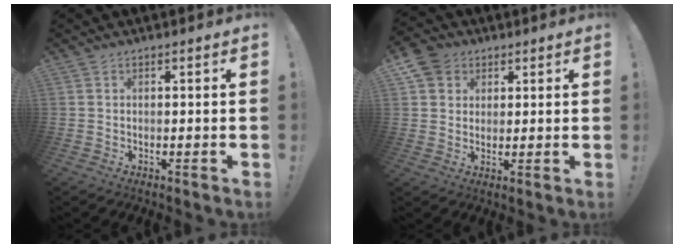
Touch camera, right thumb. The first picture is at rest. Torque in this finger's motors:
{"motor_torque": [0.14, 1.28, -0.29, 0.29, -0.02]}